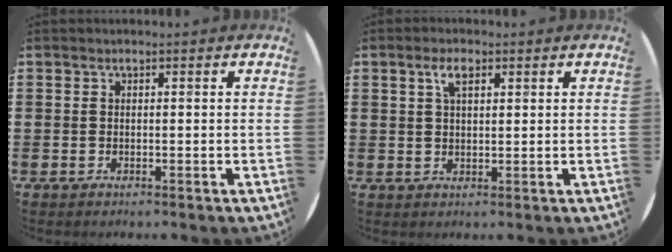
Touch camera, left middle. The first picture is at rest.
{"total": 3.2, "force": [1.9, 1.3, 2.3], "torque": [-0.051, 0.009, 0.032]}